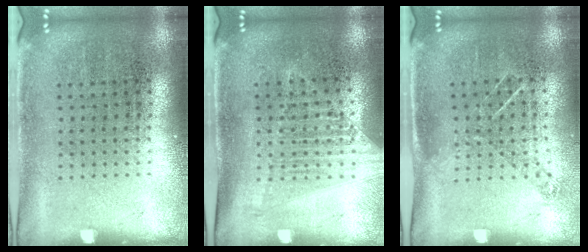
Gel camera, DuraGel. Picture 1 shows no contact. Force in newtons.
{"total": 1.4, "press": 1.2, "slide": 0.6}
{"total": 0.9, "press": 0.9, "slide": 0.1}